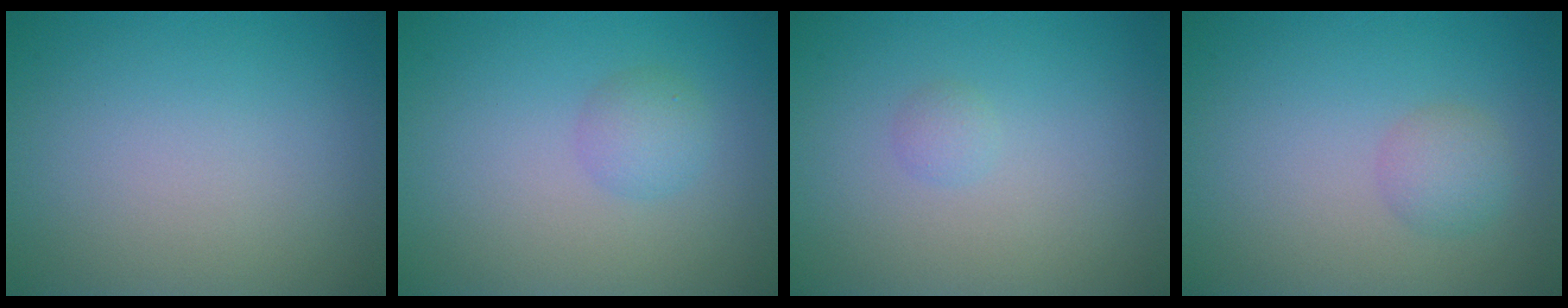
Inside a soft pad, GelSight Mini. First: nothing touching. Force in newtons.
{"total": 1.8, "press": 1.8, "slide": 0.0}
{"total": 0.8, "press": 0.8, "slide": 0.1}
{"total": 1.6, "press": 1.6, "slide": 0.2}